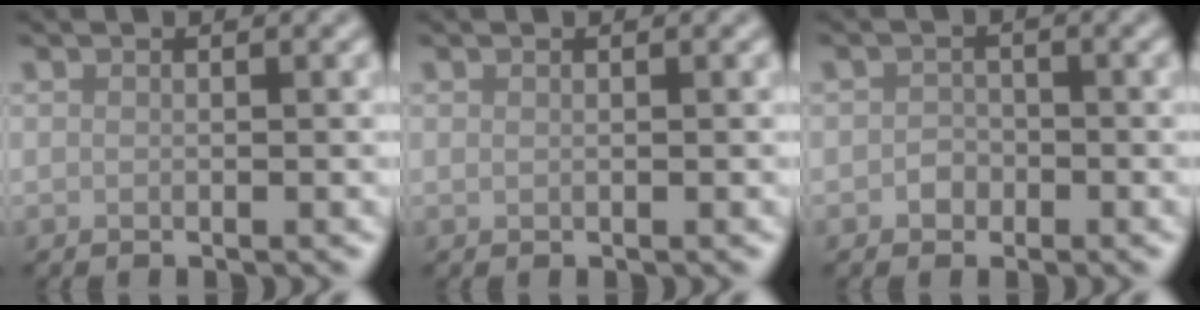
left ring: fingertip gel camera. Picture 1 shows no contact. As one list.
[{"total": 0.0}, {"total": 1.3, "force": [-0.5, 1.1, 0.3], "torque": [0.001, 0.000, -0.011]}]